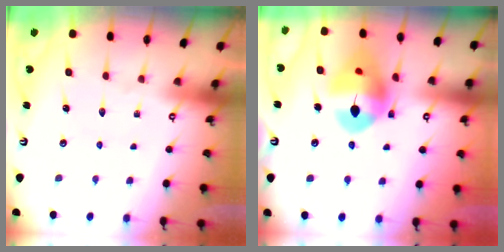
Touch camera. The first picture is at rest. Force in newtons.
{"total": 15.8, "press": 15.6, "slide": 1.8}